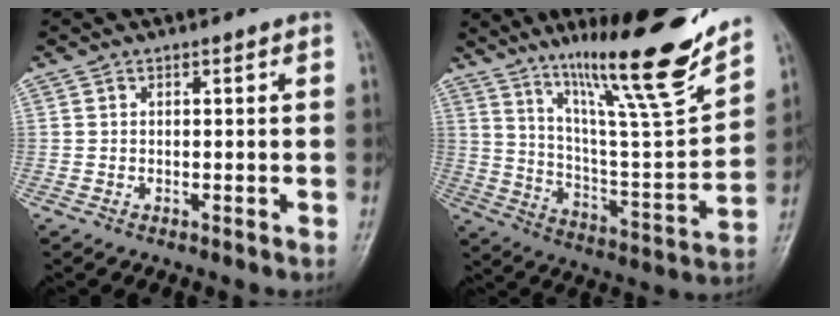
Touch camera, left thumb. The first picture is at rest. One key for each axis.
{"total": 22.5, "fx": 16.1, "fy": 2.4, "fz": 15.5, "tx": -0.213, "ty": -0.084, "tz": 0.272}